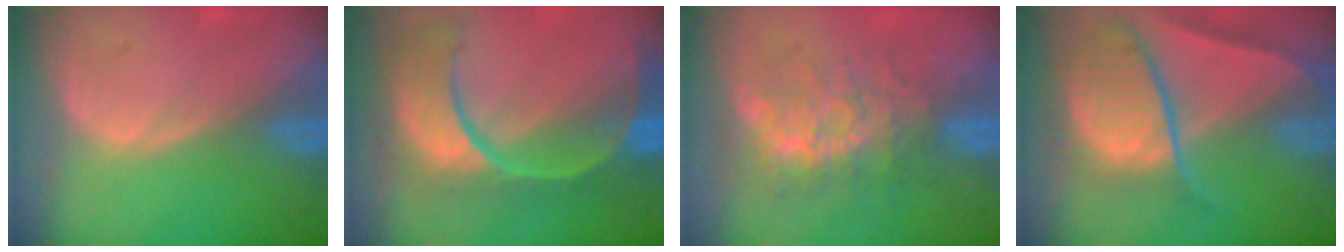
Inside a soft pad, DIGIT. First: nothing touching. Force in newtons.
{"total": 12.6, "press": 10.1, "slide": 7.4}
{"total": 8.4, "press": 7.5, "slide": 3.7}
{"total": 10.6, "press": 8.9, "slide": 5.7}